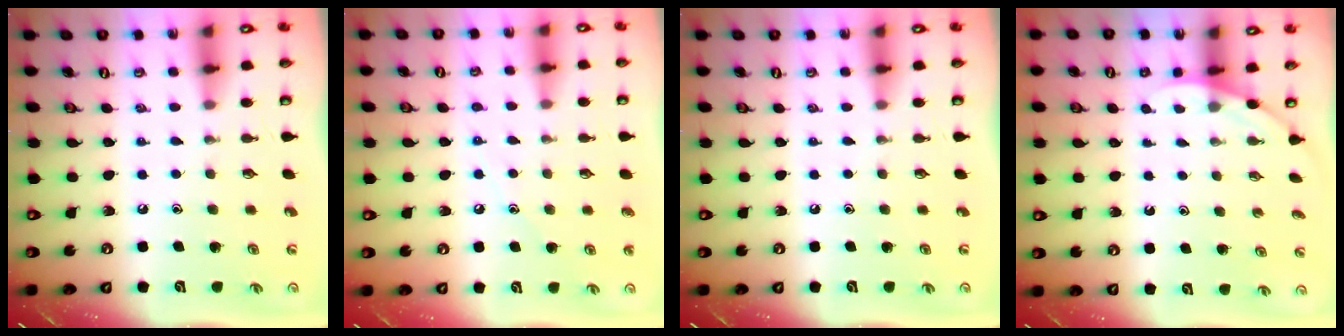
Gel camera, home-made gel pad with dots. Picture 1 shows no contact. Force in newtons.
{"total": 5.8, "press": 5.7, "slide": 0.7}
{"total": 0.0}
{"total": 2.0, "press": 2.0, "slide": 0.0}